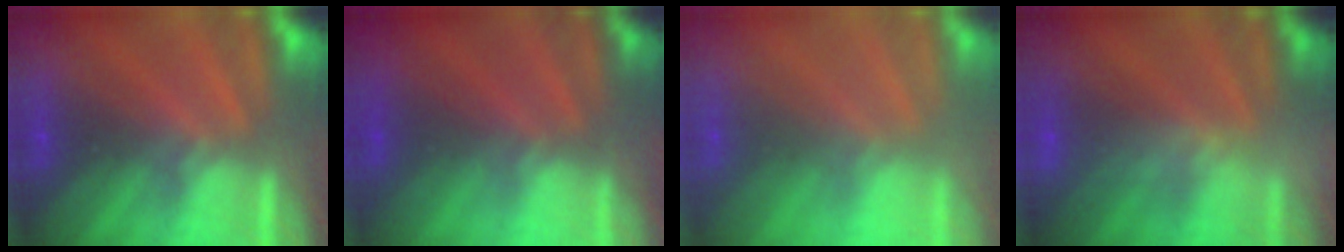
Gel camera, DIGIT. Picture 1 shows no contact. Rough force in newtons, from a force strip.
{"total": 2.4}
{"total": 6.9}
{"total": 2.4}